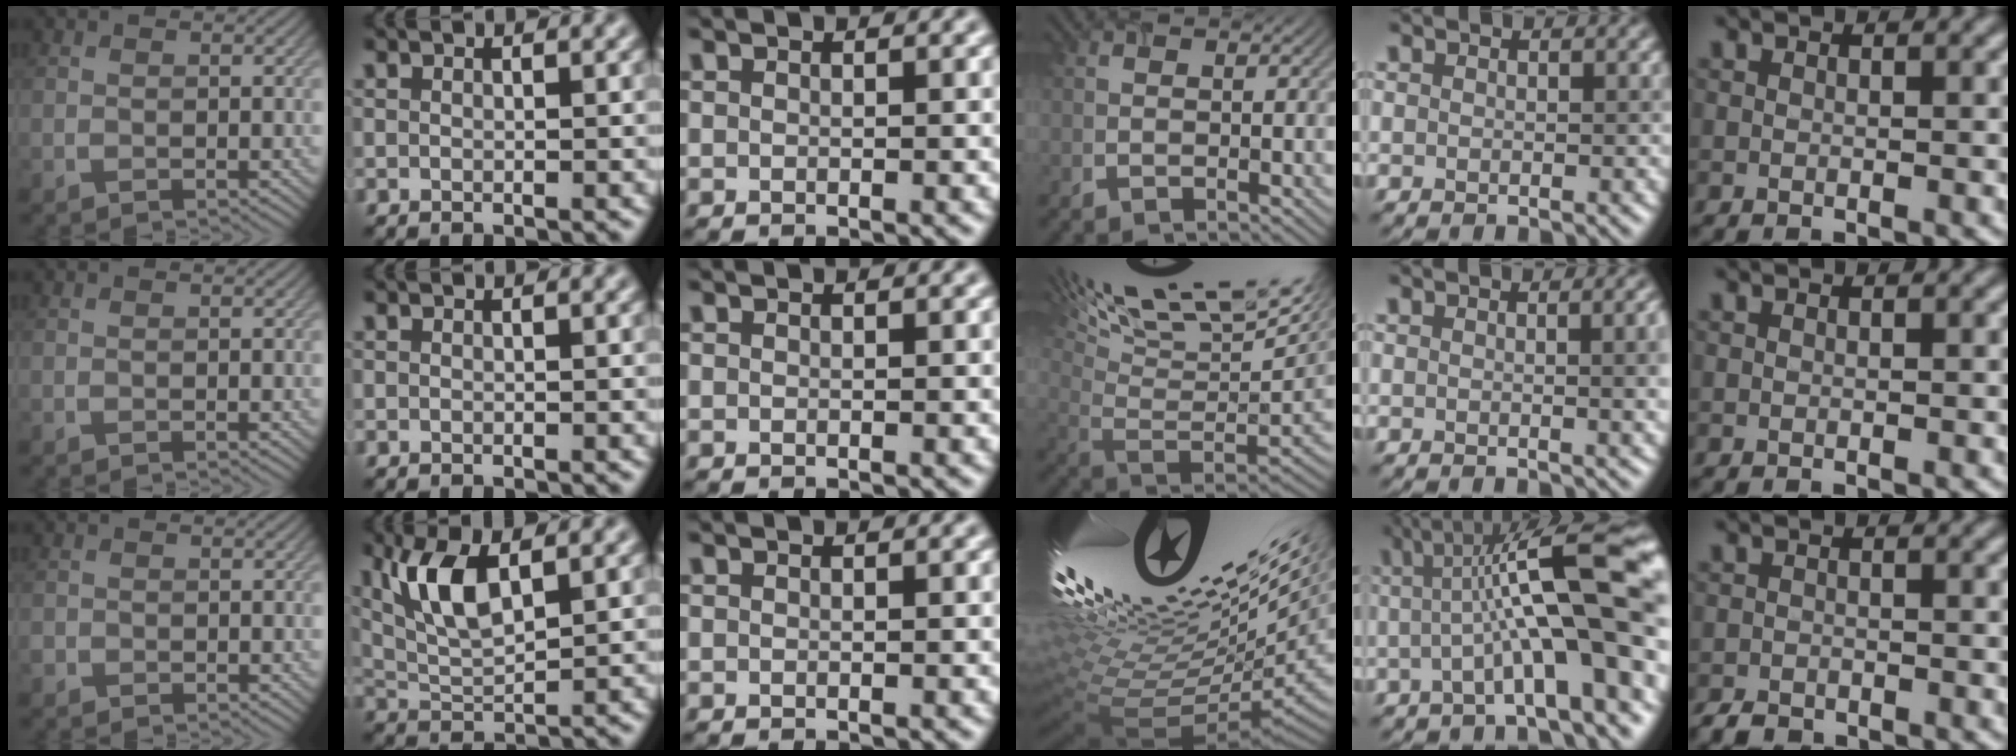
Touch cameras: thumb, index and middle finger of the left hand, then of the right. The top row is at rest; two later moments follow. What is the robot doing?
{"motion": "screw", "object": "timer"}